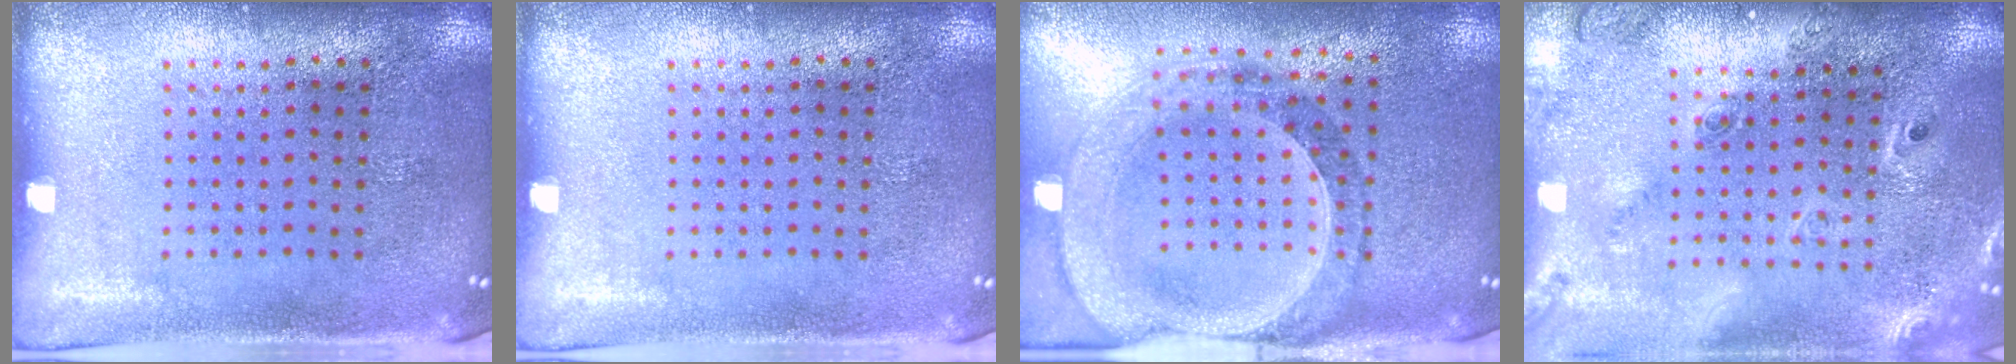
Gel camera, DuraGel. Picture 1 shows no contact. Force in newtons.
{"total": 0.0}
{"total": 1.4, "press": 1.3, "slide": 0.4}
{"total": 2.3, "press": 1.7, "slide": 1.5}